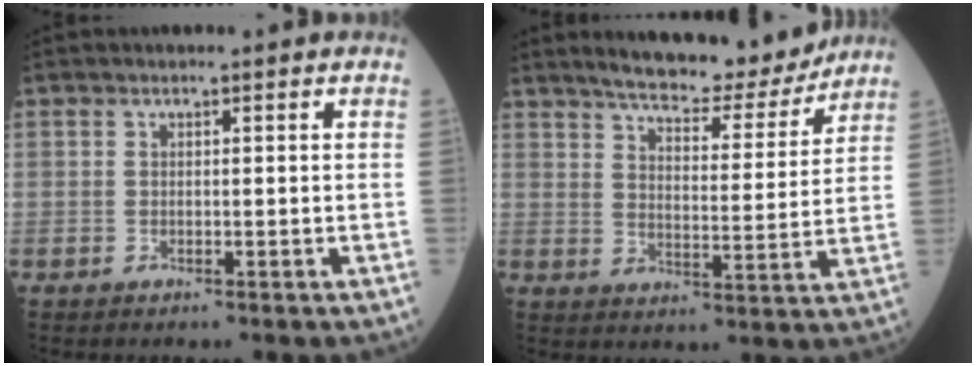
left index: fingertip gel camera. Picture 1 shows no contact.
{"total": 13.4, "force": [12.3, 2.1, 4.9], "torque": [-0.071, -0.012, 0.172]}